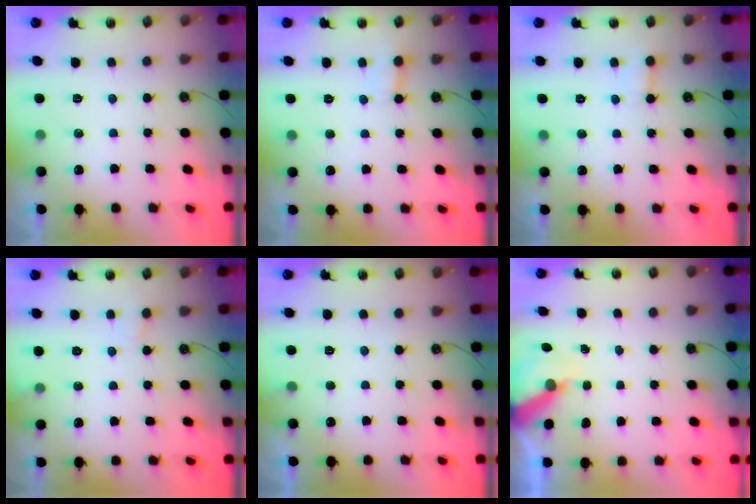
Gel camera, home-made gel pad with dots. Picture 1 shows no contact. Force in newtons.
{"total": 2.9, "press": 2.9, "slide": 0.3}
{"total": 4.3, "press": 4.2, "slide": 0.4}
{"total": 5.9, "press": 5.9, "slide": 0.5}
{"total": 4.0, "press": 4.0, "slide": 0.3}
{"total": 6.0, "press": 6.0, "slide": 0.5}